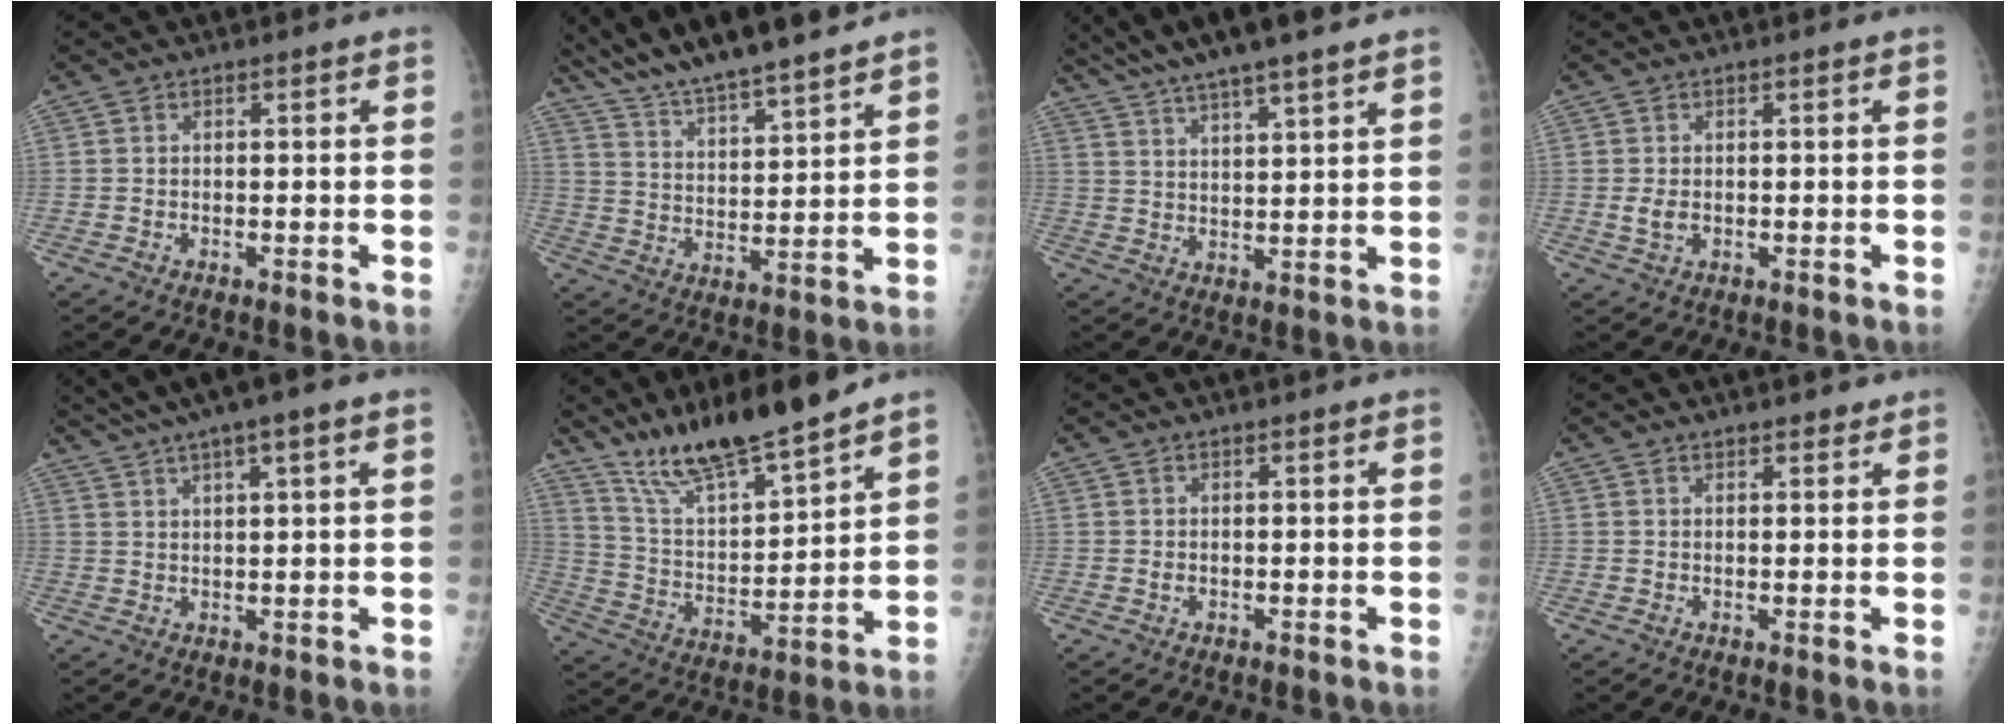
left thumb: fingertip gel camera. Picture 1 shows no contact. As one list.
[{"total": 17.6, "force": [15.3, 2.3, 8.4], "torque": [-0.123, -0.056, 0.262]}, {"total": 13.6, "force": [10.5, 1.7, 8.4], "torque": [-0.138, -0.015, 0.181]}, {"total": 2.3, "force": [-0.1, 1.5, 1.7], "torque": [-0.031, -0.004, 0.001]}, {"total": 11.6, "force": [7.3, 2.0, 8.7], "torque": [-0.148, 0.019, 0.121]}, {"total": 16.5, "force": [13.5, 2.8, 9.0], "torque": [-0.140, -0.076, 0.253]}, {"total": 0.7, "force": [0.2, 0.4, 0.5], "torque": [-0.006, -0.001, 0.005]}, {"total": 2.5, "force": [2.1, 0.9, 1.1], "torque": [0.001, -0.007, 0.025]}]